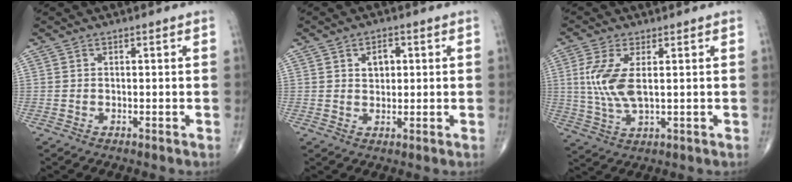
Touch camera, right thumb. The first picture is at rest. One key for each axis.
{"total": 3.6, "fx": 1.0, "fy": 2.4, "fz": 2.4, "tx": -0.022, "ty": -0.001, "tz": 0.015}
{"total": 8.4, "fx": 1.4, "fy": 3.4, "fz": 7.6, "tx": -0.178, "ty": -0.008, "tz": 0.034}